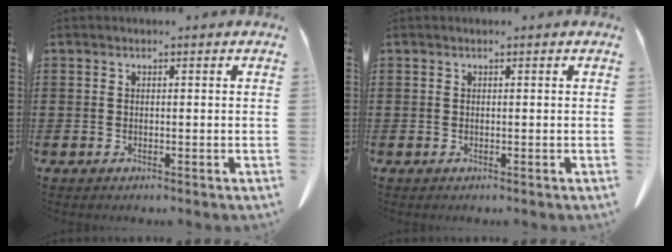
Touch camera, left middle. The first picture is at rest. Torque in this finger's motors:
{"motor_torque": [-0.02, 0.02, 0.00, 0.00]}